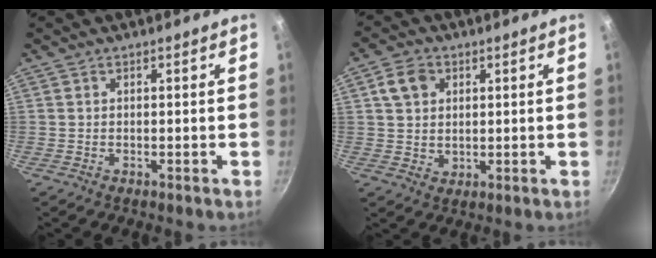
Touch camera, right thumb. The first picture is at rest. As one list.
[{"total": 6.3, "force": [2.1, 5.1, 3.2], "torque": [-0.039, -0.002, 0.036]}]